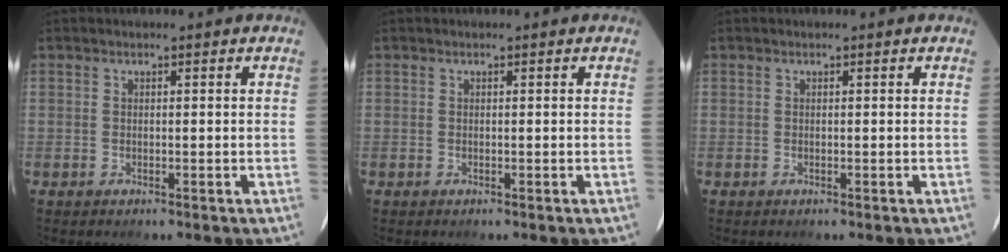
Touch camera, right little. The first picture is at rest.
{"total": 0.0}
{"total": 0.0}